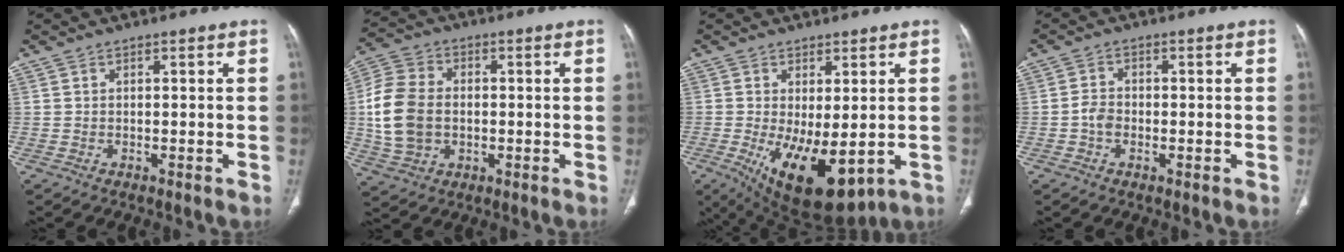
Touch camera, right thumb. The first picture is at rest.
{"total": 13.1, "force": [-0.3, 9.7, 8.8], "torque": [-0.173, 0.012, -0.006]}
{"total": 13.9, "force": [-3.0, 6.1, 12.1], "torque": [-0.194, -0.024, -0.020]}
{"total": 2.7, "force": [-0.7, 1.9, 1.8], "torque": [-0.033, 0.008, -0.020]}